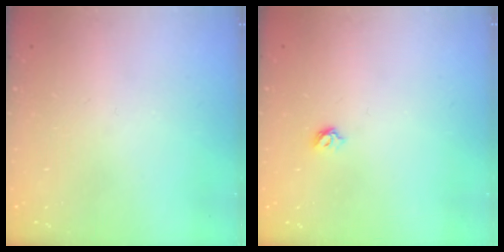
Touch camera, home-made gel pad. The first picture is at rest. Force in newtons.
{"total": 4.8, "press": 4.8, "slide": 0.8}